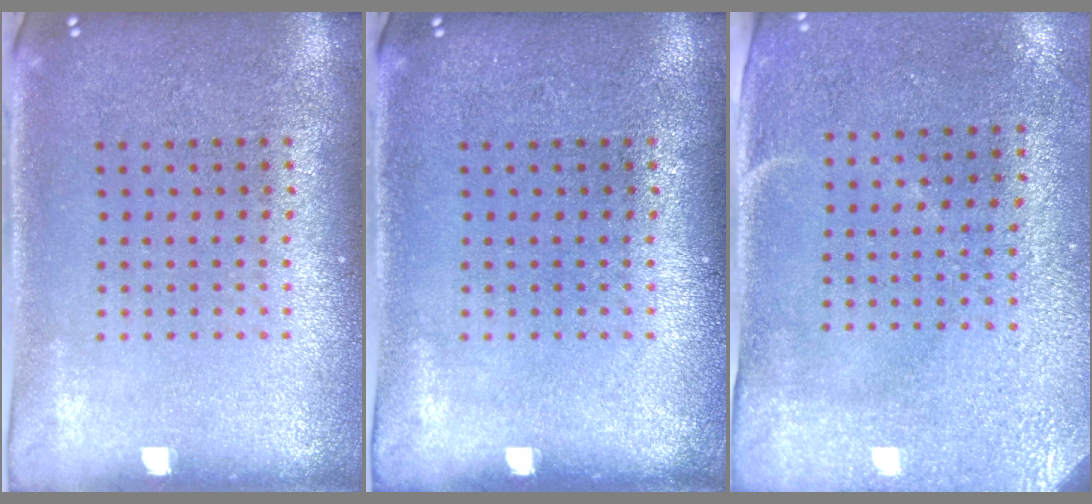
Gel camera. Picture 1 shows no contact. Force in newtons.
{"total": 0.0}
{"total": 2.9, "press": 2.4, "slide": 1.6}